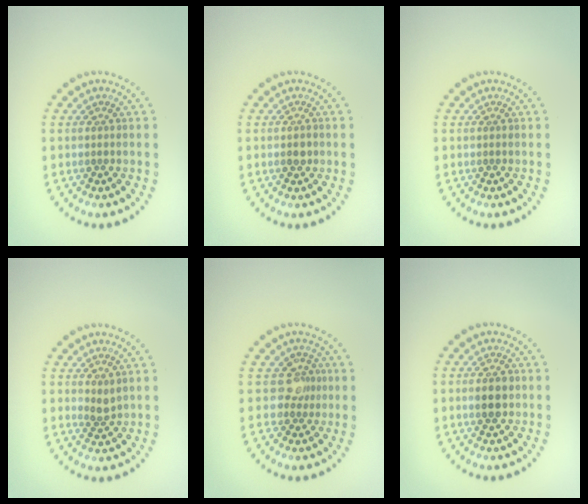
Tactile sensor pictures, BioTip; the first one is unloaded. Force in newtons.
{"total": 1.1, "press": 1.0, "slide": 0.2}
{"total": 0.0}
{"total": 1.3, "press": 1.0, "slide": 0.8}
{"total": 2.1, "press": 1.6, "slide": 1.4}
{"total": 2.6, "press": 2.6, "slide": 0.1}